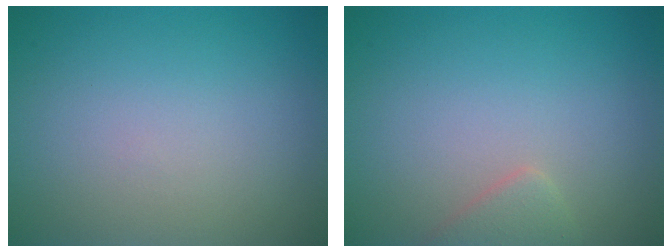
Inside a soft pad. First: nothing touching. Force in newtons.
{"total": 1.5, "press": 1.5, "slide": 0.1}